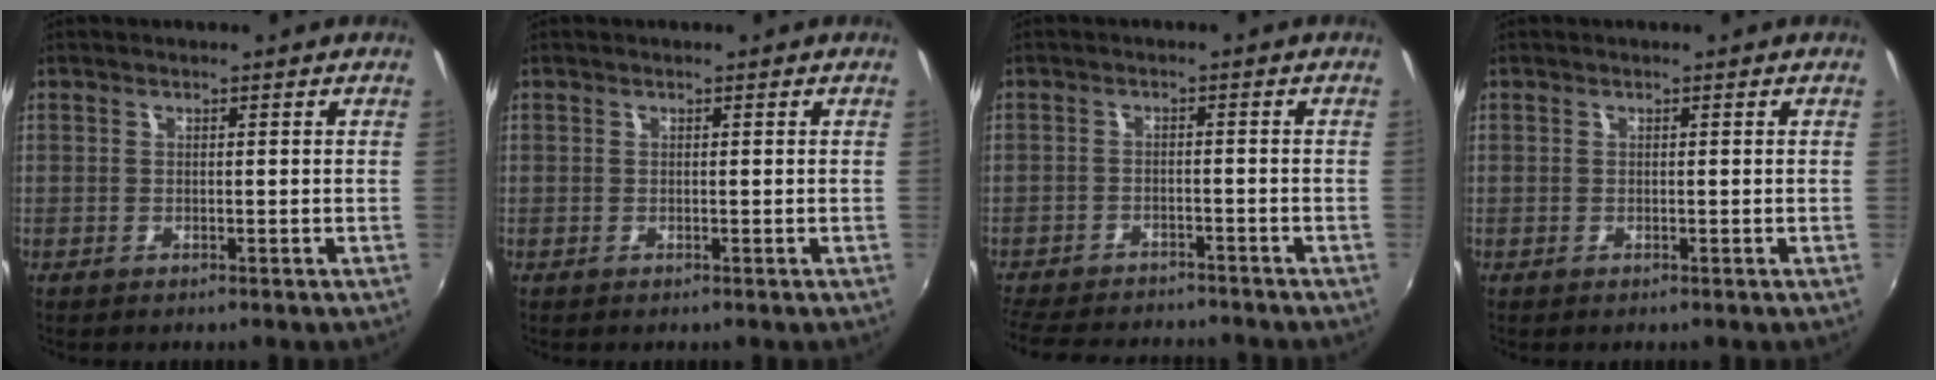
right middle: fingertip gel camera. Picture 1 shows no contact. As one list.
[{"total": 0.0}, {"total": 13.4, "force": [-11.8, 4.1, 4.8], "torque": [-0.122, -0.009, -0.180]}, {"total": 0.0}]